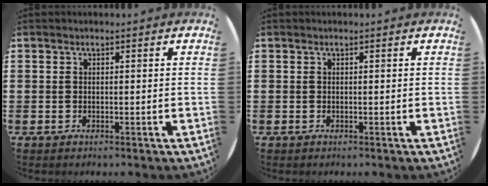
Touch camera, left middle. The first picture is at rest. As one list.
[{"total": 0.0}]